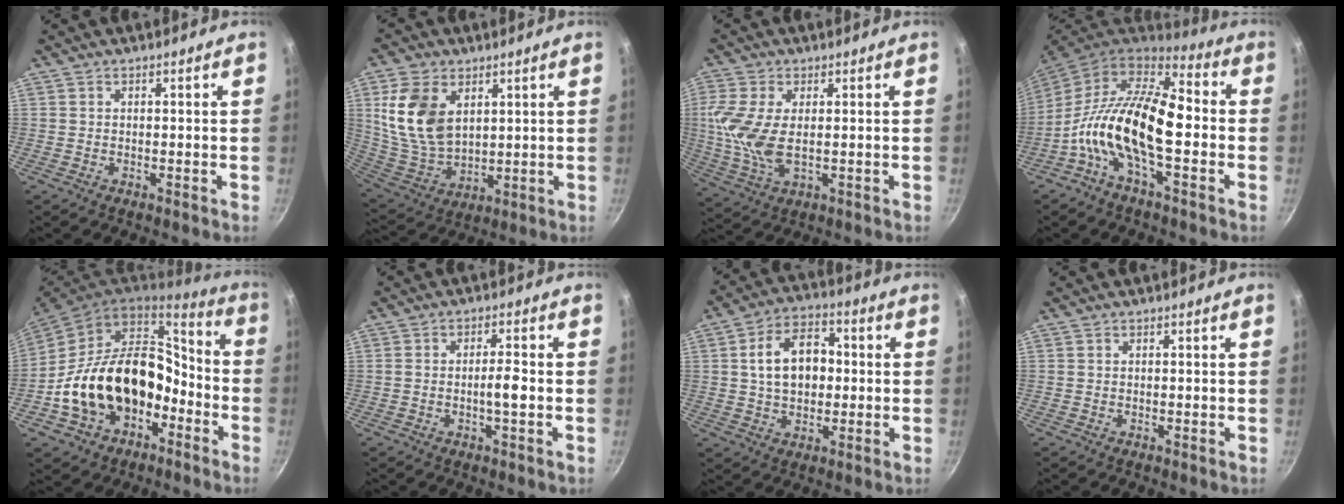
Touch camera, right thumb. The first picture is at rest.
{"total": 14.6, "force": [4.6, 9.4, 10.1], "torque": [-0.182, -0.025, 0.106]}
{"total": 9.9, "force": [0.7, 5.0, 8.5], "torque": [-0.186, -0.007, 0.015]}
{"total": 18.6, "force": [-3.0, 8.4, 16.3], "torque": [-0.291, 0.036, -0.078]}
{"total": 22.2, "force": [-6.2, 15.3, 14.9], "torque": [-0.229, 0.078, -0.093]}
{"total": 3.7, "force": [-0.8, 0.6, 3.5], "torque": [-0.058, 0.013, -0.014]}
{"total": 11.5, "force": [1.0, 7.8, 8.5], "torque": [-0.114, 0.021, 0.011]}
{"total": 0.0}